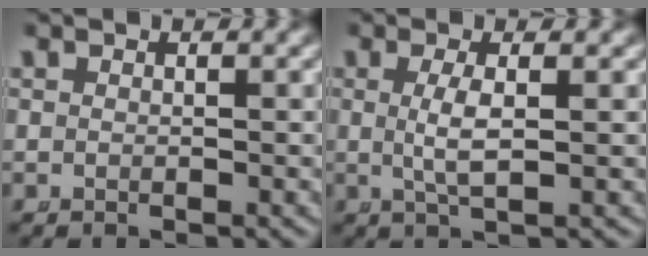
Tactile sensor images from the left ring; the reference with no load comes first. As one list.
[{"total": 2.5, "force": [0.0, -0.1, 2.5], "torque": [-0.058, -0.011, 0.011]}]